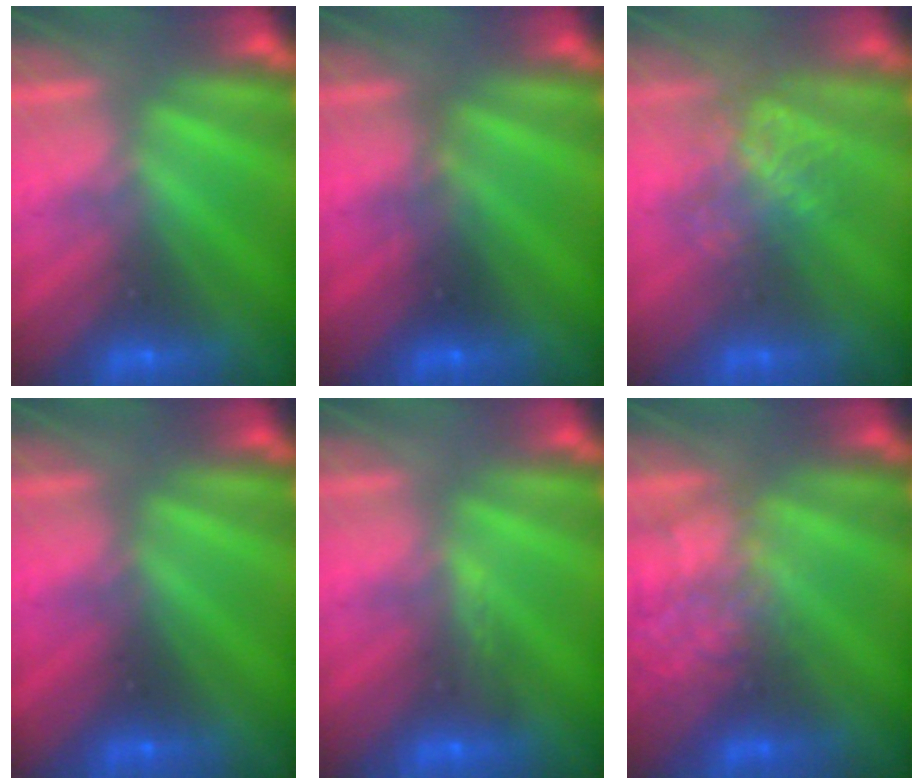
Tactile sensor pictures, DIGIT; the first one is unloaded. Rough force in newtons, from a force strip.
{"total": 2.2}
{"total": 4.4}
{"total": 2.2}
{"total": 2.9}
{"total": 2.2}